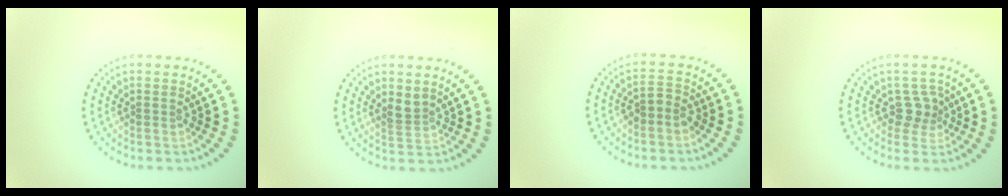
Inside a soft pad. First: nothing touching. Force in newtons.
{"total": 1.4, "press": 1.1, "slide": 0.9}
{"total": 1.5, "press": 1.3, "slide": 0.8}
{"total": 2.0, "press": 1.6, "slide": 1.3}